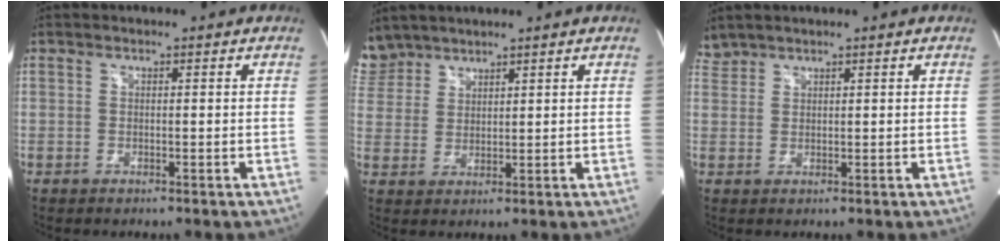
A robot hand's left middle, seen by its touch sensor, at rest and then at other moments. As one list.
[{"total": 6.6, "force": [5.8, 3.1, 0.1], "torque": [-0.010, 0.013, 0.127]}, {"total": 2.0, "force": [2.0, 0.2, -0.3], "torque": [-0.003, 0.015, 0.047]}]